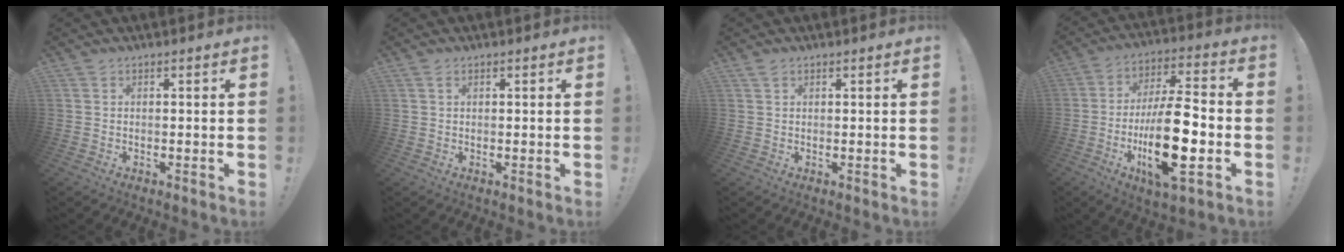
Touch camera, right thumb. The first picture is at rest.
{"total": 0.9, "force": [0.5, 0.5, 0.5], "torque": [-0.009, 0.000, 0.008]}
{"total": 1.0, "force": [0.7, 0.3, 0.5], "torque": [-0.008, -0.001, 0.013]}
{"total": 20.6, "force": [-4.9, 6.7, 18.8], "torque": [-0.342, 0.007, -0.078]}